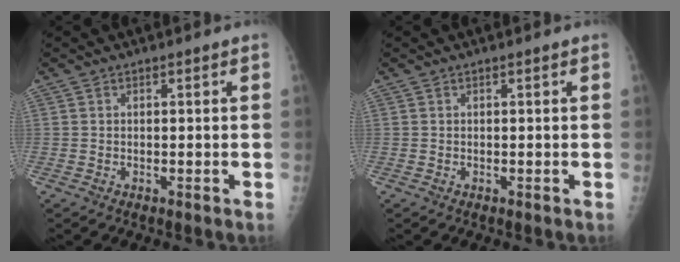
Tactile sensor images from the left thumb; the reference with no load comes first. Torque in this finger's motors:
{"motor_torque": [-0.12, 0.12, 0.00, 0.00, 0.00]}